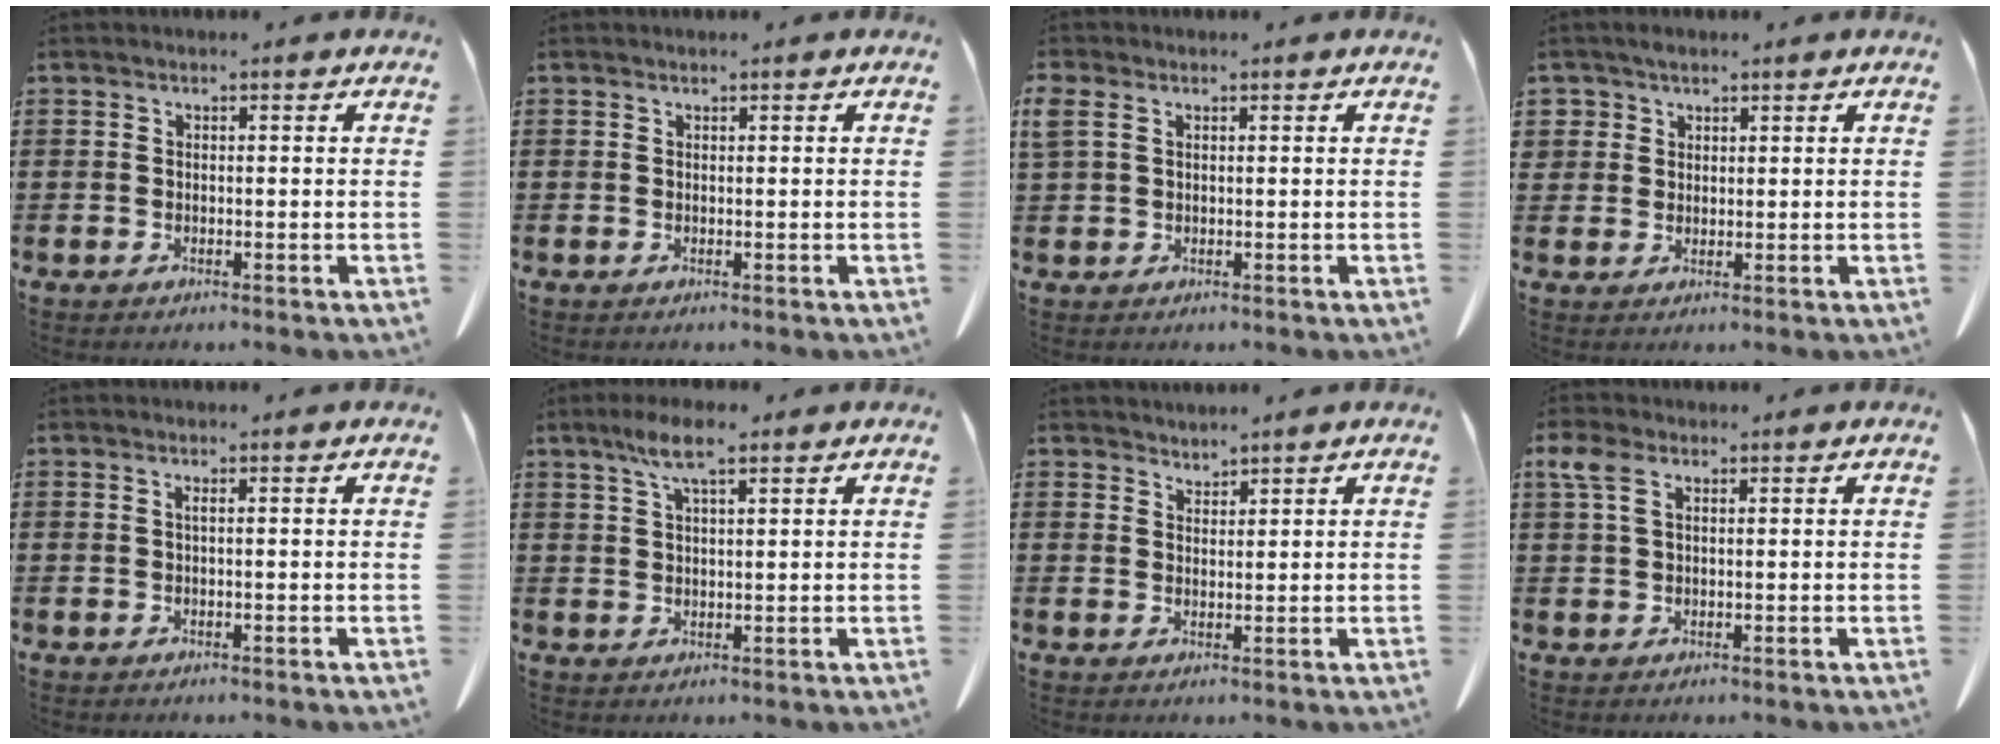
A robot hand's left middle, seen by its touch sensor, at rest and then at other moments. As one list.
[{"total": 0.0}, {"total": 1.8, "force": [0.8, 1.1, 1.1], "torque": [-0.035, 0.001, 0.013]}, {"total": 2.3, "force": [1.6, 1.6, 0.3], "torque": [-0.013, 0.005, 0.032]}, {"total": 0.6, "force": [0.0, -0.1, 0.6], "torque": [-0.011, -0.003, 0.001]}, {"total": 5.7, "force": [3.3, 1.2, 4.5], "torque": [-0.094, 0.008, 0.057]}, {"total": 1.9, "force": [1.9, 0.0, -0.3], "torque": [0.001, -0.004, 0.036]}, {"total": 3.8, "force": [1.6, 1.9, 2.9], "torque": [-0.073, 0.004, 0.026]}]